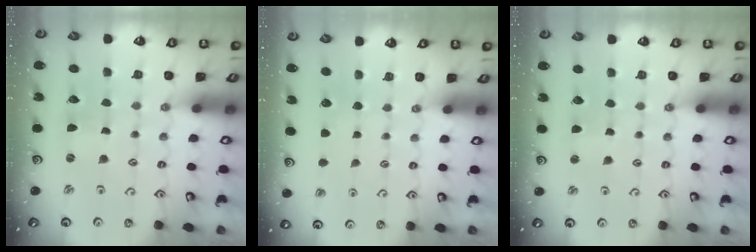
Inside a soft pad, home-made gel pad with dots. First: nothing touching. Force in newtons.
{"total": 0.0}
{"total": 2.1, "press": 2.1, "slide": 0.3}